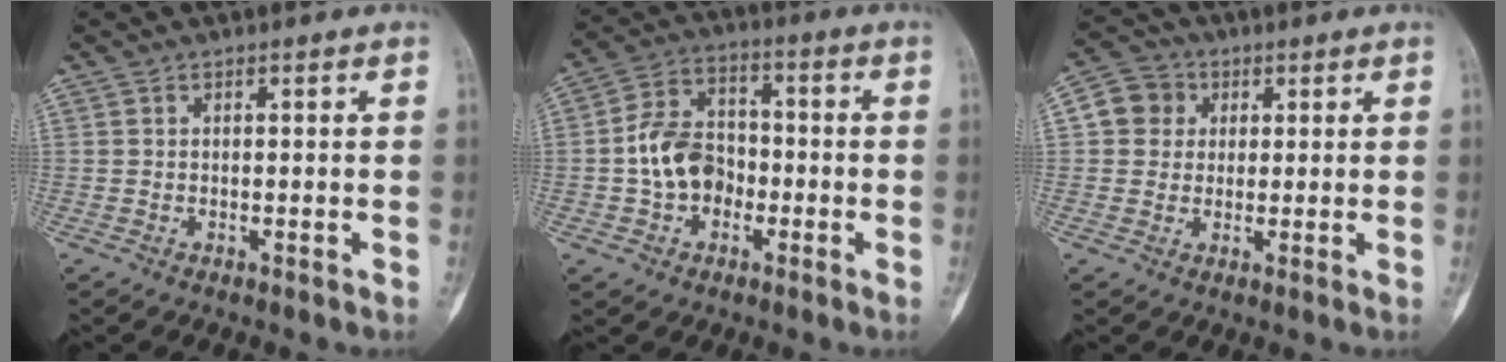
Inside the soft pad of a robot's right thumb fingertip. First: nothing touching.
{"total": 10.1, "force": [-1.9, 7.7, 6.2], "torque": [-0.090, 0.037, -0.046]}
{"total": 6.2, "force": [1.3, 5.8, 1.8], "torque": [-0.009, 0.008, 0.013]}